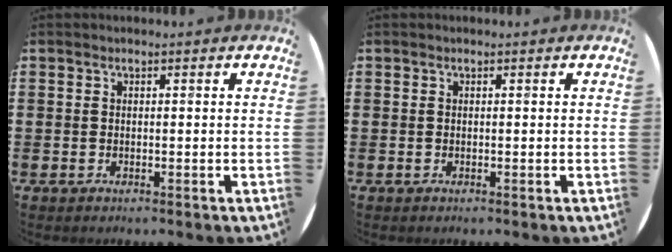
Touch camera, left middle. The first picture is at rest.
{"total": 0.0}